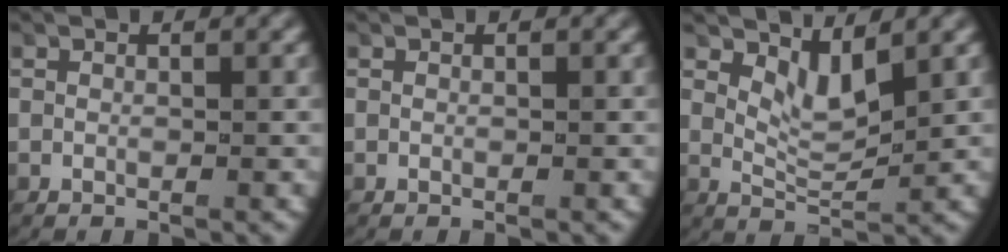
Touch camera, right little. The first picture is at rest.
{"total": 0.0}
{"total": 3.1, "force": [2.1, 0.7, 2.2], "torque": [-0.047, -0.012, 0.045]}